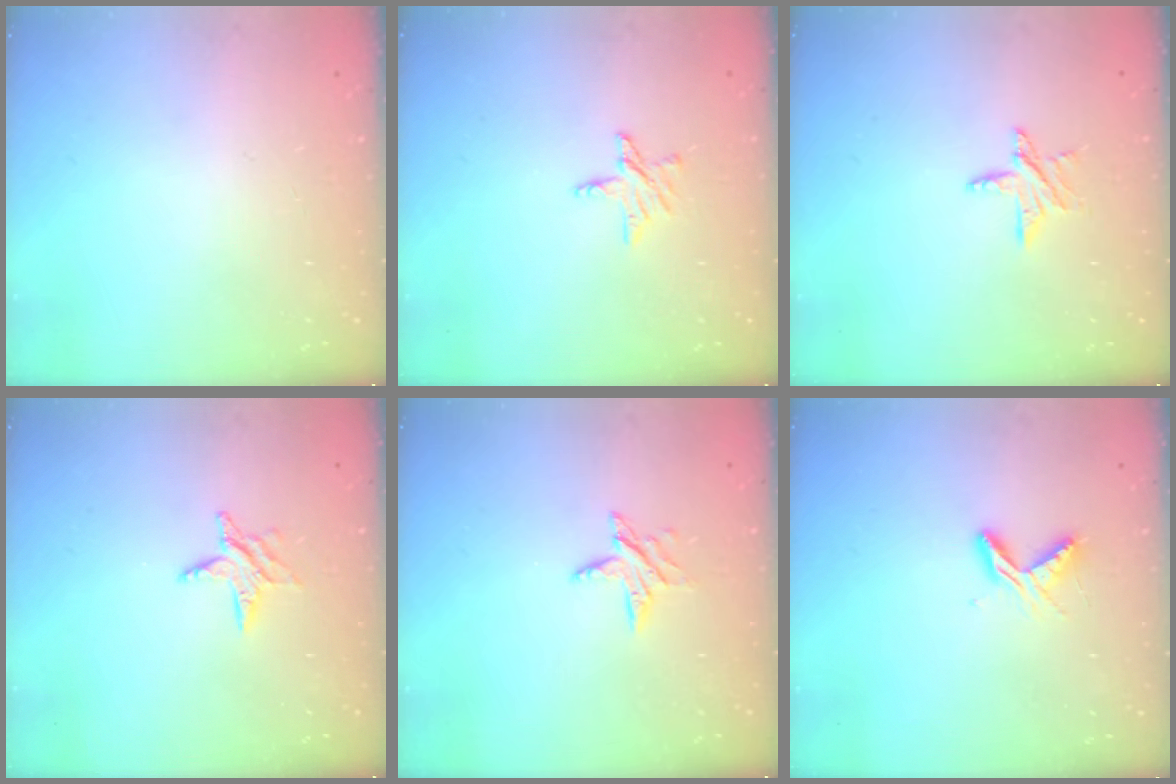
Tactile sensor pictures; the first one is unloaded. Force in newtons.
{"total": 5.4, "press": 5.4, "slide": 0.5}
{"total": 6.7, "press": 6.7, "slide": 0.5}
{"total": 5.2, "press": 5.1, "slide": 0.5}
{"total": 6.1, "press": 6.1, "slide": 0.7}
{"total": 5.4, "press": 5.4, "slide": 0.5}